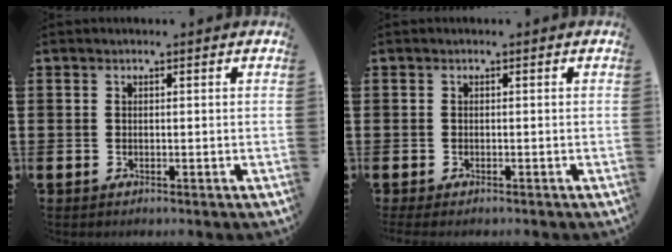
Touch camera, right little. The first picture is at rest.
{"total": 0.6, "force": [-0.5, 0.2, 0.2], "torque": [-0.007, -0.001, -0.010]}